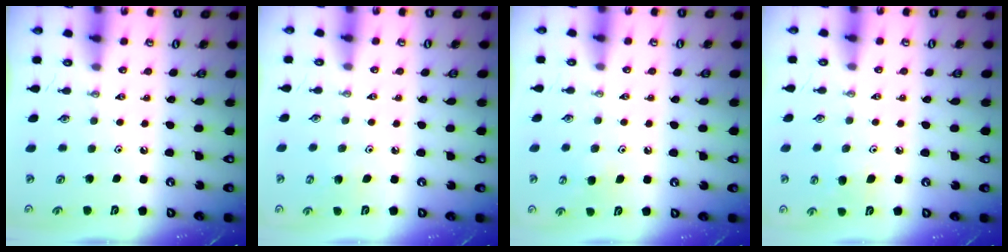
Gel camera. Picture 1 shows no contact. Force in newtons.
{"total": 3.4, "press": 3.4, "slide": 0.3}
{"total": 6.6, "press": 6.6, "slide": 0.6}
{"total": 6.3, "press": 6.2, "slide": 1.2}